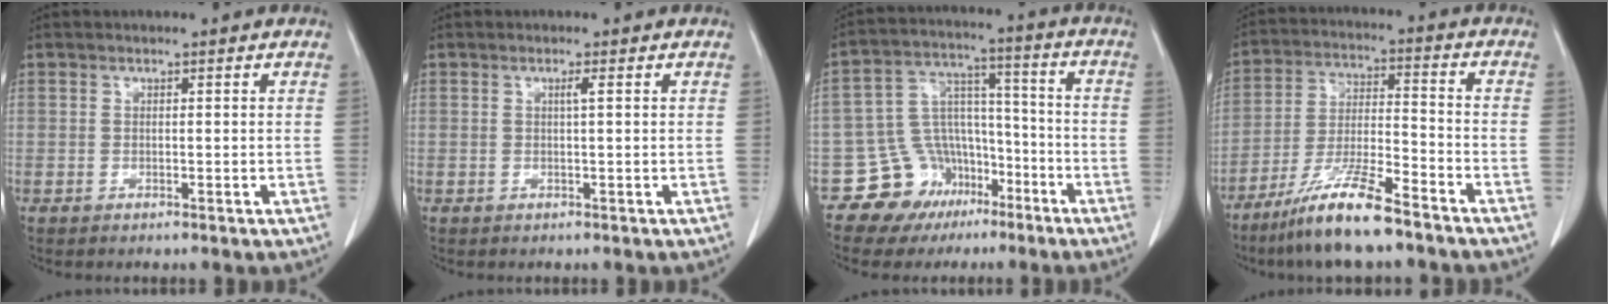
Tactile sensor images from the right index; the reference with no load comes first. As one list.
[{"total": 0.9, "force": [0.3, -0.2, 0.8], "torque": [-0.017, 0.003, 0.006]}, {"total": 11.5, "force": [-6.5, 9.2, 2.2], "torque": [-0.034, 0.072, -0.095]}, {"total": 12.2, "force": [-9.0, 1.1, 8.2], "torque": [-0.161, -0.021, -0.167]}]